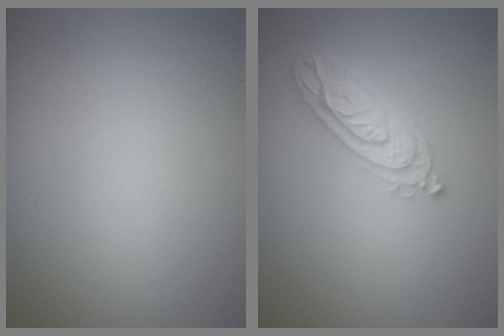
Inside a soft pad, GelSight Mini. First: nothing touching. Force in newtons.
{"total": 3.4, "press": 3.2, "slide": 1.0}